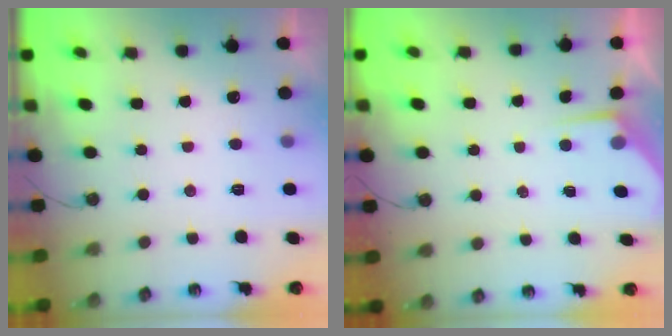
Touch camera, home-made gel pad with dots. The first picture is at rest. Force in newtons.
{"total": 3.6, "press": 3.6, "slide": 0.5}